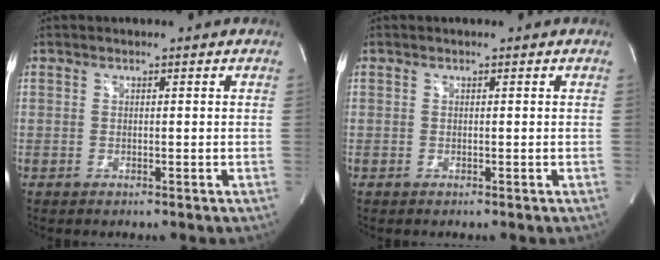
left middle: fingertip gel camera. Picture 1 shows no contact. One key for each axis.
{"total": 0.0}